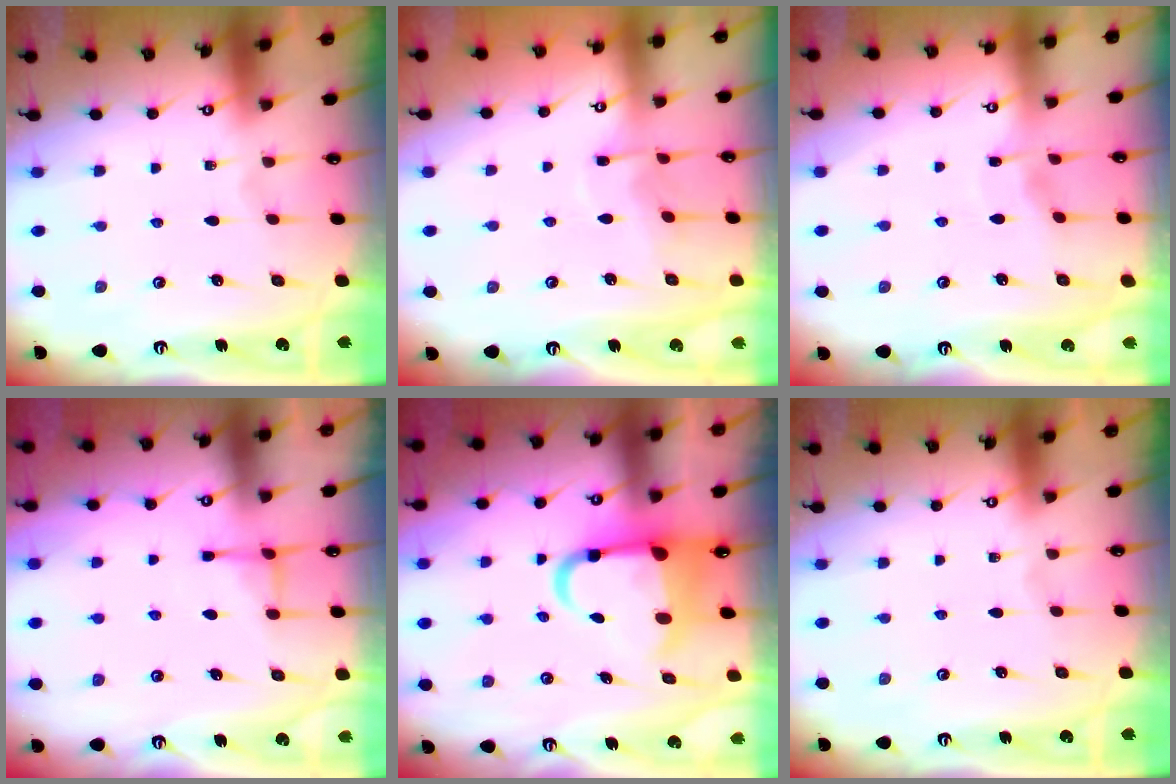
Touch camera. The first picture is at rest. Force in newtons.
{"total": 5.1, "press": 5.1, "slide": 0.7}
{"total": 2.7, "press": 2.7, "slide": 0.3}
{"total": 3.9, "press": 3.8, "slide": 0.7}
{"total": 8.4, "press": 8.2, "slide": 1.6}
{"total": 0.0}